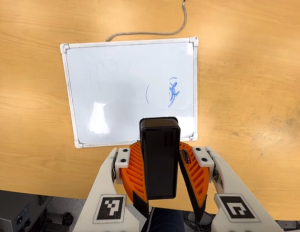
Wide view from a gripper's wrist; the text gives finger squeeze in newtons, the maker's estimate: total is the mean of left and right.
{"total": 7.3, "left": 8.0, "right": 6.5}